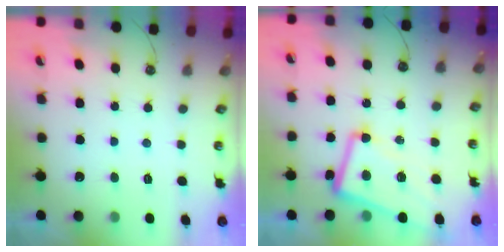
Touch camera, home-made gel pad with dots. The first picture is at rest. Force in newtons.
{"total": 5.0, "press": 4.6, "slide": 1.7}